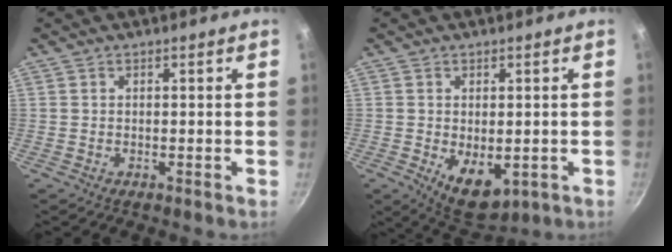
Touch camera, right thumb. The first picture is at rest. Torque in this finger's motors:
{"motor_torque": [-0.21, 0.43, 0.05, 0.01, 0.00]}